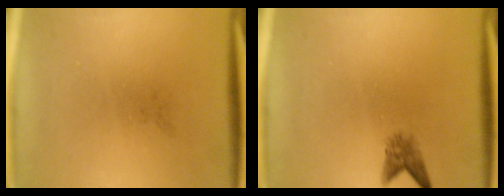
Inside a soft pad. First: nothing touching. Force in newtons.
{"total": 2.0}